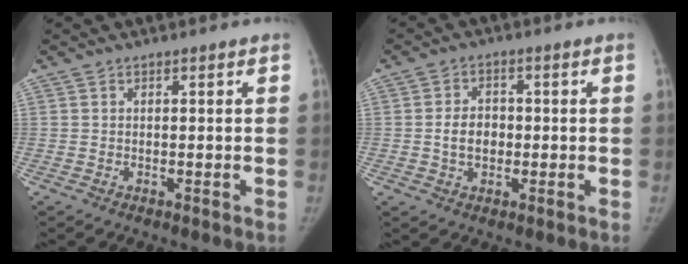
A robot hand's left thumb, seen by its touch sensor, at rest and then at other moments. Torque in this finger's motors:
{"motor_torque": [0.53, 0.54, 0.25, -0.06, 0.15]}